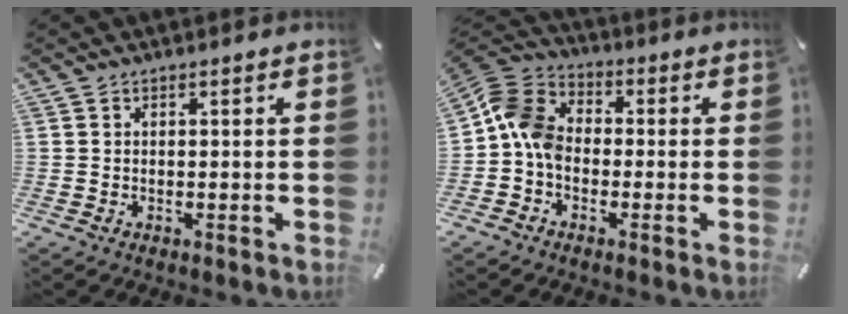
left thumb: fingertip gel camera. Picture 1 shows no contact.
{"total": 8.9, "force": [-1.9, 6.9, 5.3], "torque": [-0.121, 0.018, -0.035]}